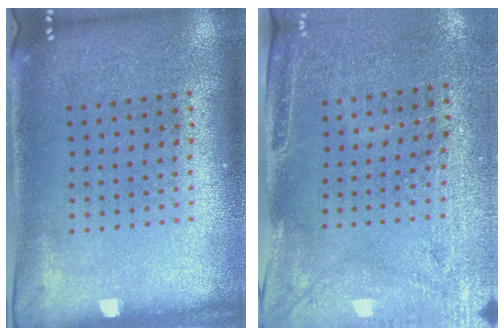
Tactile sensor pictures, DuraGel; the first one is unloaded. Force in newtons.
{"total": 2.9, "press": 2.5, "slide": 1.6}